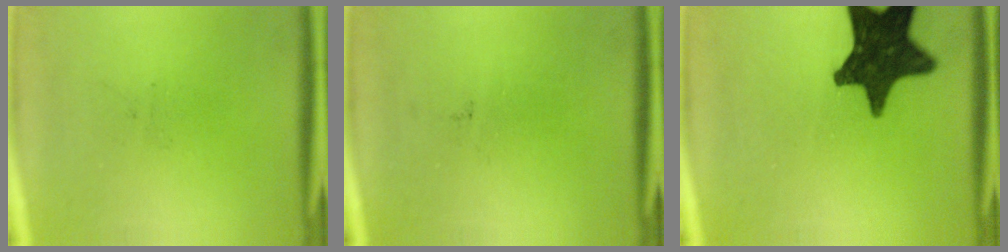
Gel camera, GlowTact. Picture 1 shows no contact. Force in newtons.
{"total": 0.0}
{"total": 15.6}